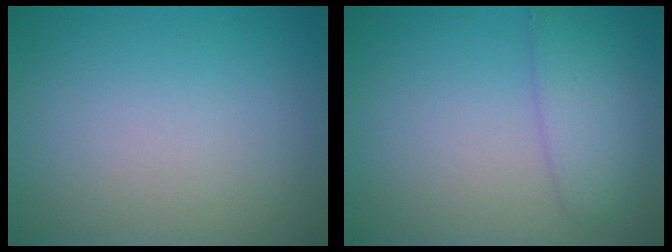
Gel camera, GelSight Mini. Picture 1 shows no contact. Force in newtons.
{"total": 2.9, "press": 2.9, "slide": 0.1}